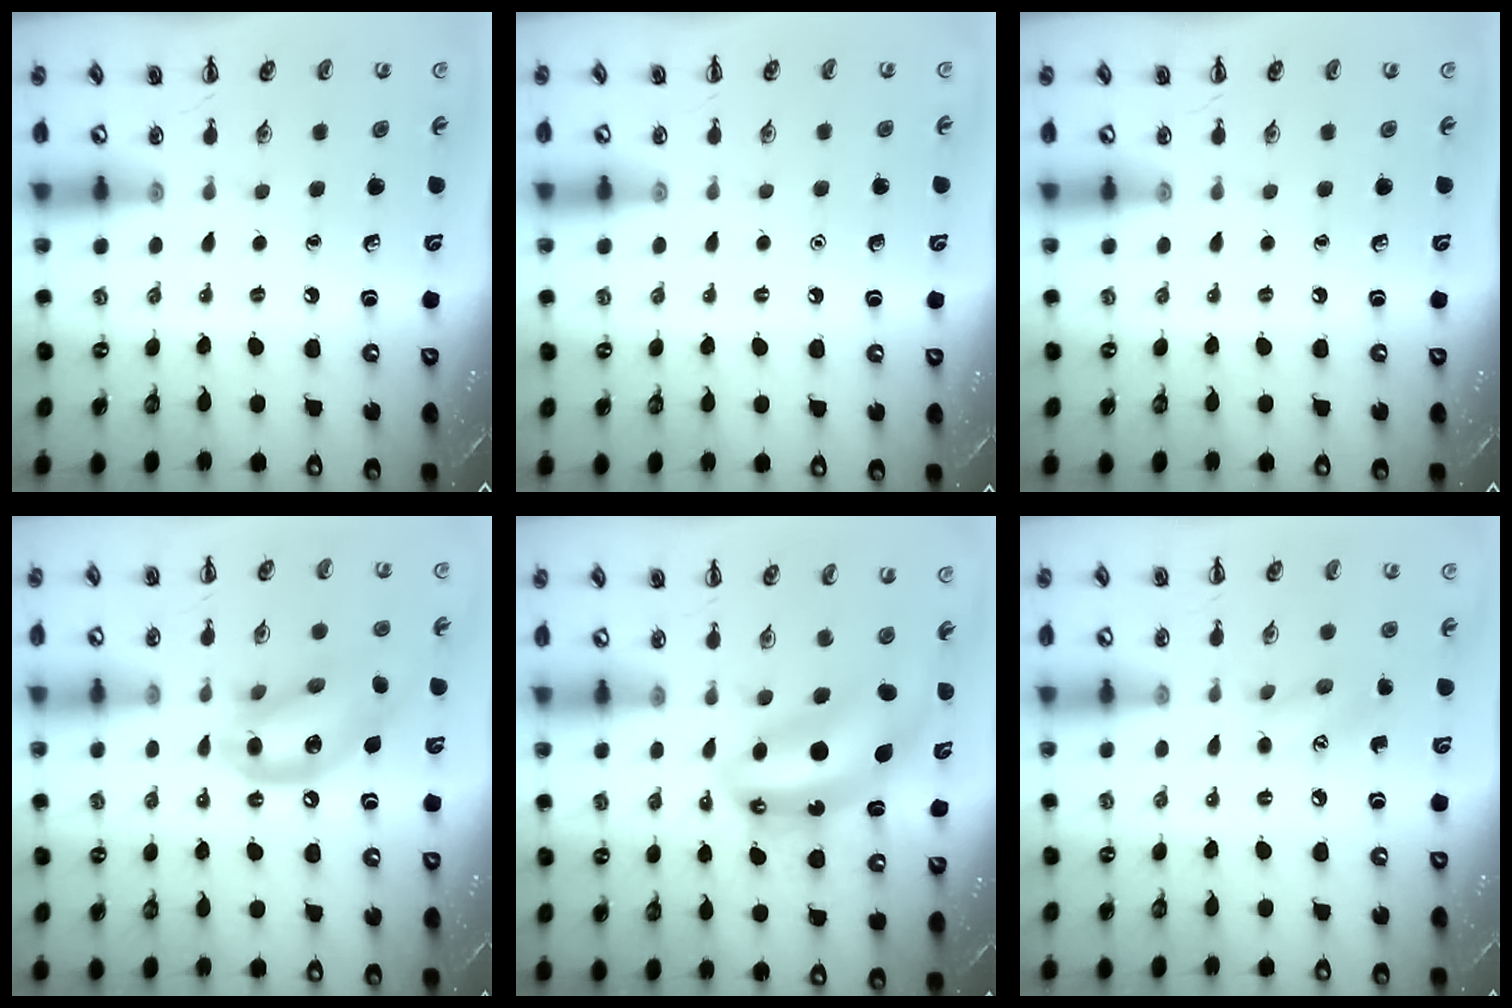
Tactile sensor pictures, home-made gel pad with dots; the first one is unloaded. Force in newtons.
{"total": 1.6, "press": 1.6, "slide": 0.1}
{"total": 0.0}
{"total": 13.5, "press": 13.1, "slide": 3.0}
{"total": 8.9, "press": 8.6, "slide": 2.2}
{"total": 7.7, "press": 7.6, "slide": 1.0}